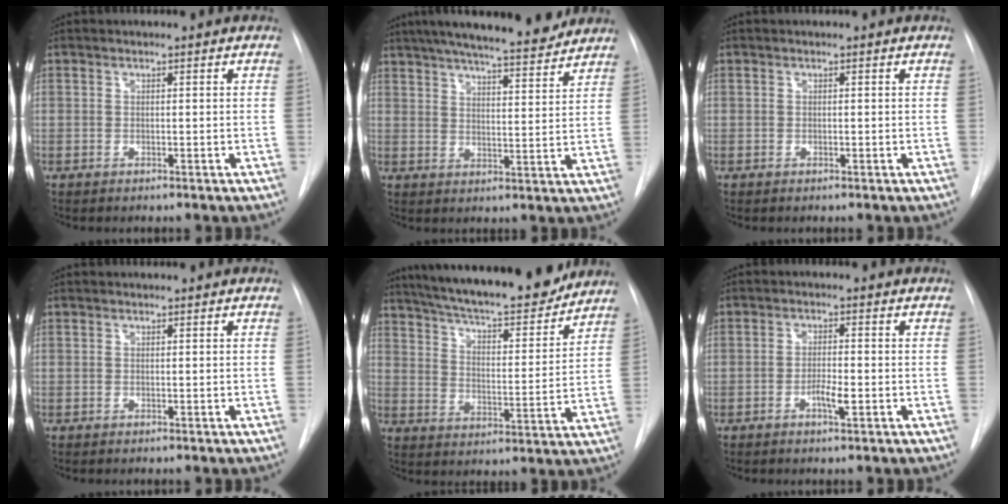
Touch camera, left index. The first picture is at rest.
{"total": 18.5, "force": [16.1, 2.3, 8.8], "torque": [-0.145, 0.016, 0.224]}
{"total": 0.0}
{"total": 0.0}
{"total": 21.5, "force": [19.0, 3.4, 9.4], "torque": [-0.158, -0.007, 0.273]}
{"total": 2.9, "force": [-1.1, 0.4, 2.7], "torque": [-0.045, 0.001, -0.020]}